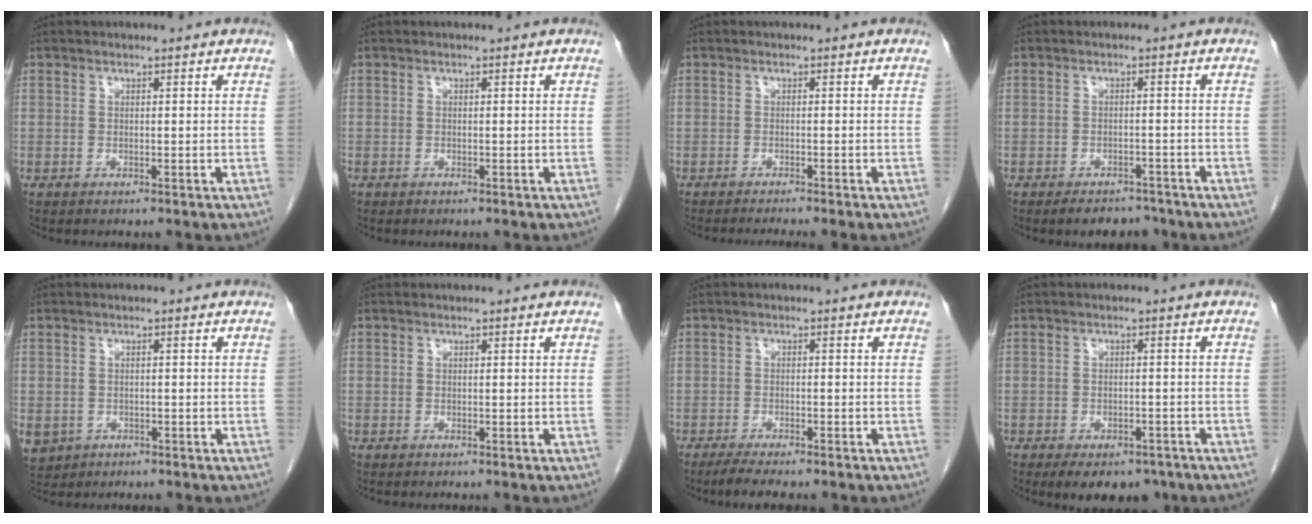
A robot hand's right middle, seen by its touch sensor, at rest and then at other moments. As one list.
[{"total": 0.0}, {"total": 3.7, "force": [-3.3, -0.5, 1.6], "torque": [-0.016, -0.006, -0.048]}, {"total": 4.3, "force": [-3.6, 2.1, 1.2], "torque": [-0.009, 0.004, -0.048]}, {"total": 6.7, "force": [-2.7, 5.7, 2.2], "torque": [-0.063, -0.004, -0.033]}, {"total": 0.0}, {"total": 4.0, "force": [-3.2, 0.5, 2.4], "torque": [-0.042, -0.009, -0.050]}, {"total": 8.3, "force": [-6.0, 4.5, 3.6], "torque": [-0.037, 0.004, -0.081]}]